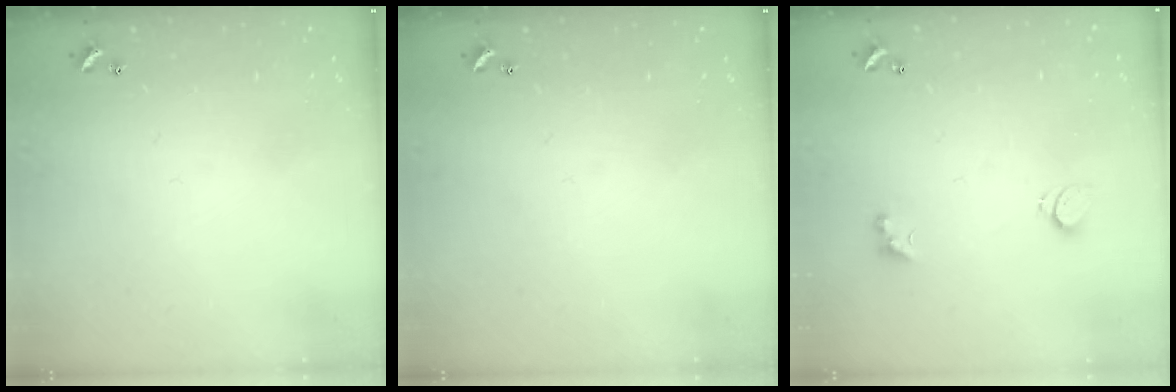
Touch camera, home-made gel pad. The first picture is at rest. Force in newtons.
{"total": 0.0}
{"total": 2.2, "press": 2.1, "slide": 0.6}